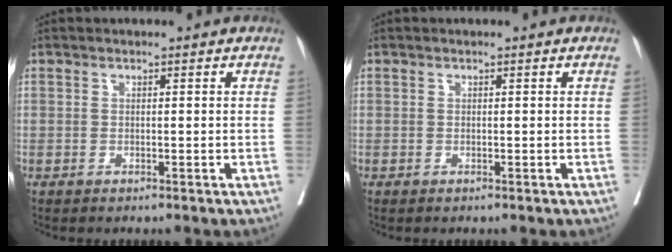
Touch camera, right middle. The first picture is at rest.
{"total": 0.0}